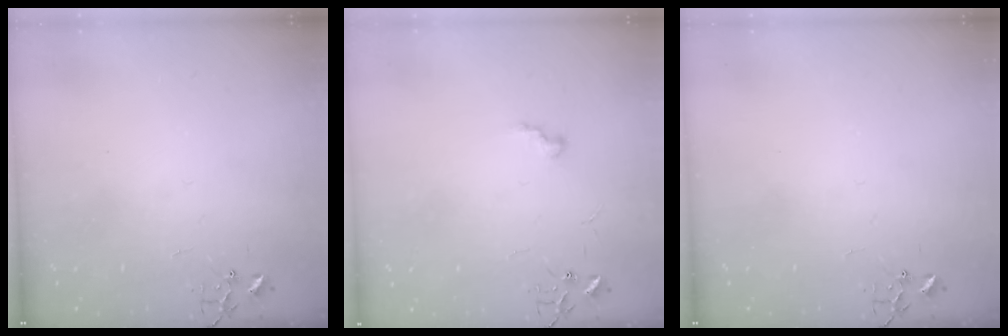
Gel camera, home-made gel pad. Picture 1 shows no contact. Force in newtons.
{"total": 5.3, "press": 5.3, "slide": 0.5}
{"total": 0.0}